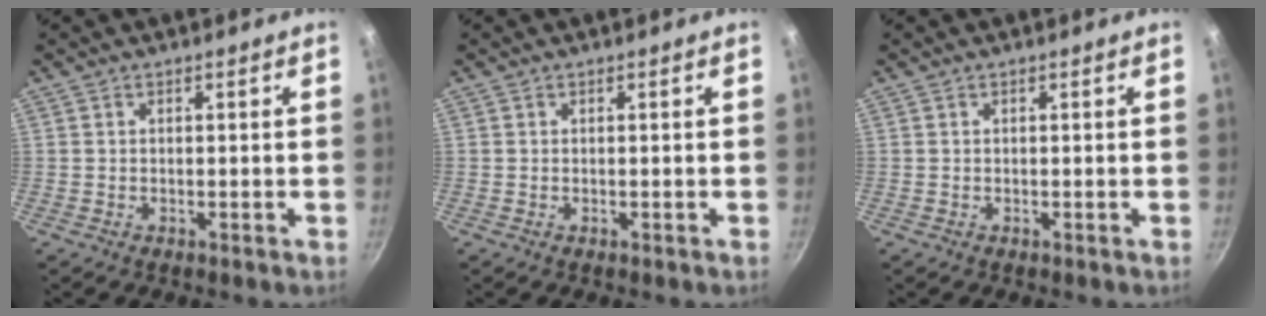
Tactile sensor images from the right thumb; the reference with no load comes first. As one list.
[{"total": 0.0}, {"total": 0.0}]